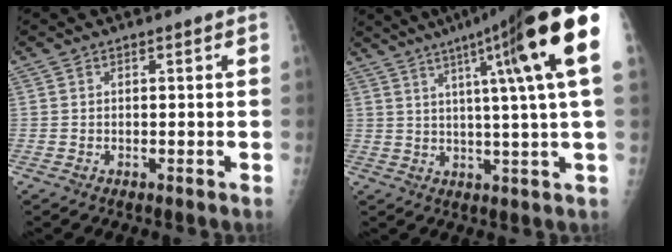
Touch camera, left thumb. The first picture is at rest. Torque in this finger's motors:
{"motor_torque": [2.76, 2.24, 2.39, -0.38, 0.55]}